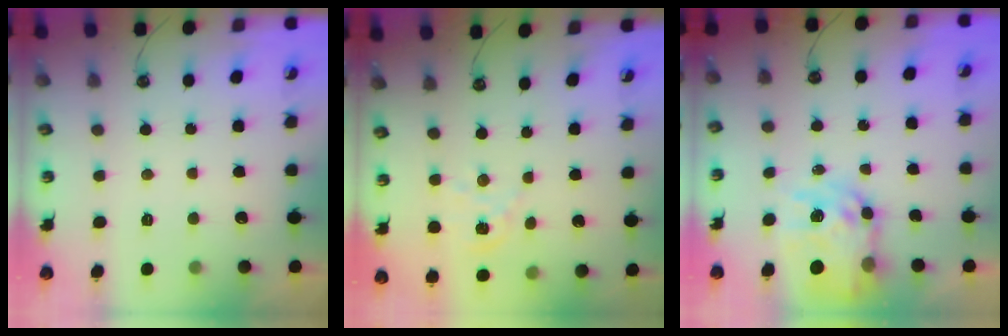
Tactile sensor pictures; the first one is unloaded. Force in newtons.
{"total": 2.8, "press": 2.7, "slide": 0.3}
{"total": 12.3, "press": 12.3, "slide": 1.0}